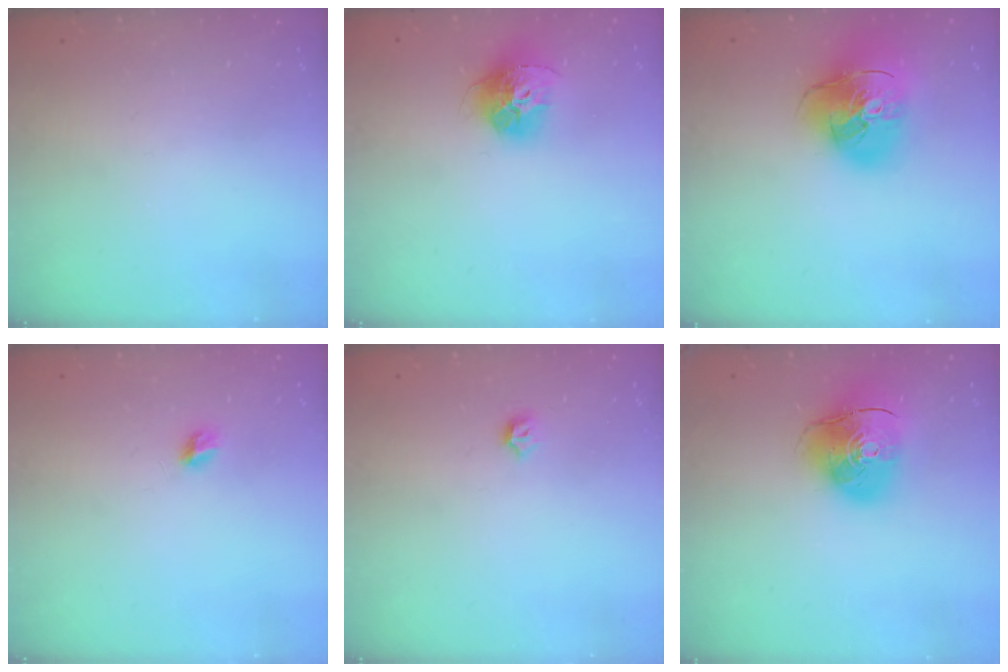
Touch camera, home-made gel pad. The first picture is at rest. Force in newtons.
{"total": 13.6, "press": 13.5, "slide": 1.4}
{"total": 19.7, "press": 19.5, "slide": 2.7}
{"total": 5.0, "press": 5.0, "slide": 0.4}
{"total": 3.4, "press": 3.3, "slide": 0.7}
{"total": 12.7, "press": 12.6, "slide": 2.0}